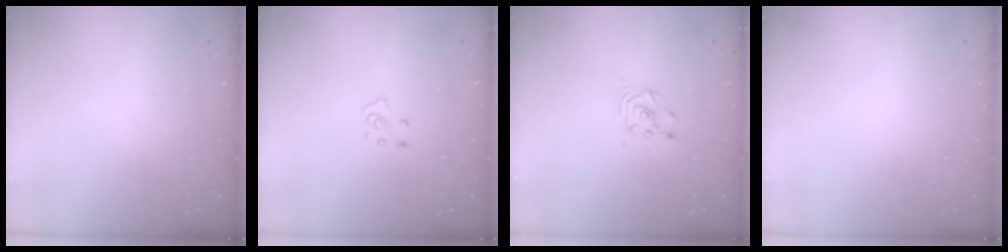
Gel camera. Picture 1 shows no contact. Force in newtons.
{"total": 4.7, "press": 4.7, "slide": 0.5}
{"total": 3.4, "press": 3.4, "slide": 0.3}
{"total": 0.0}